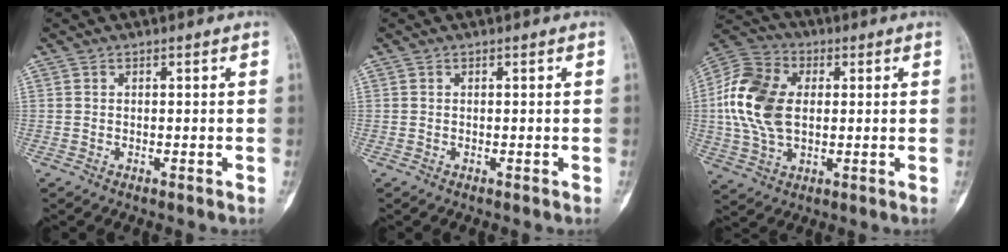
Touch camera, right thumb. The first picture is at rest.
{"total": 0.0}
{"total": 14.6, "force": [1.2, 9.7, 10.9], "torque": [-0.216, 0.015, 0.019]}